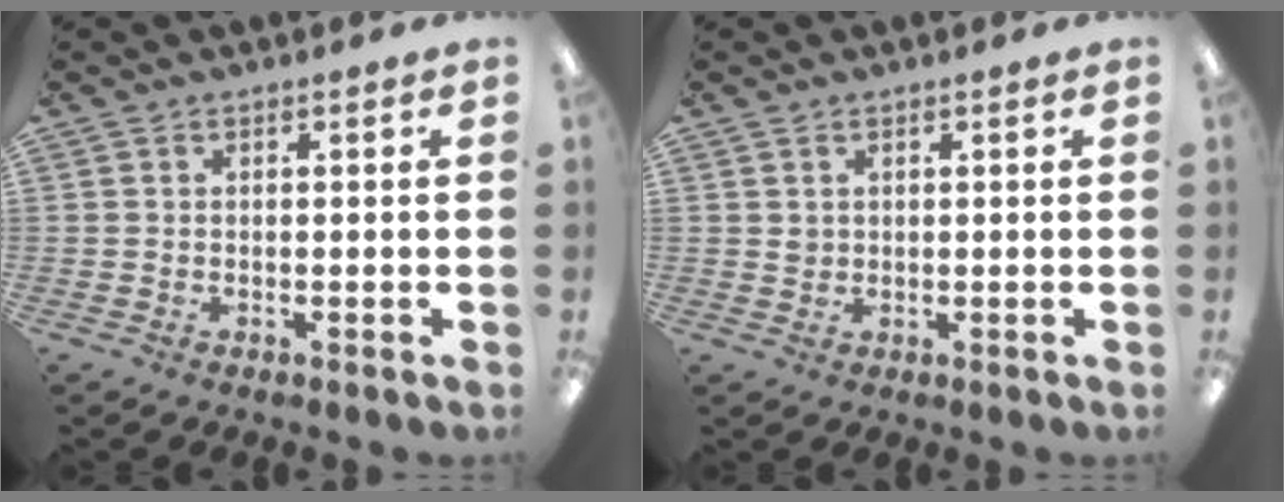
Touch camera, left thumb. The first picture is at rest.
{"total": 1.4, "force": [0.8, 1.2, 0.1], "torque": [-0.004, 0.001, 0.016]}